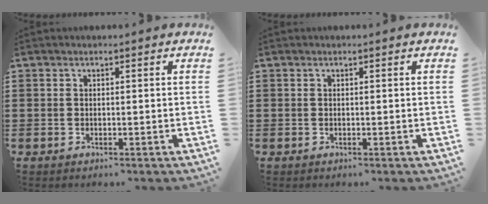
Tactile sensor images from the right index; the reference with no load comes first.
{"total": 0.0}